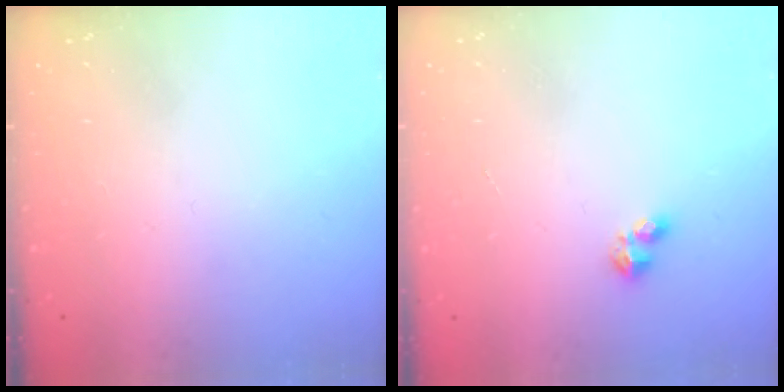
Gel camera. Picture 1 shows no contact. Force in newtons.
{"total": 3.3, "press": 3.2, "slide": 0.7}